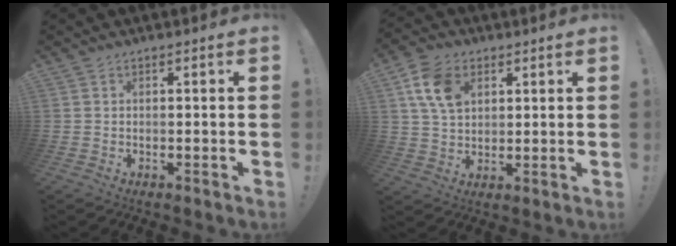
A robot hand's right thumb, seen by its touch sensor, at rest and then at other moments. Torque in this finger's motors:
{"motor_torque": [-0.40, 0.63, 0.74, 0.02, 0.17]}